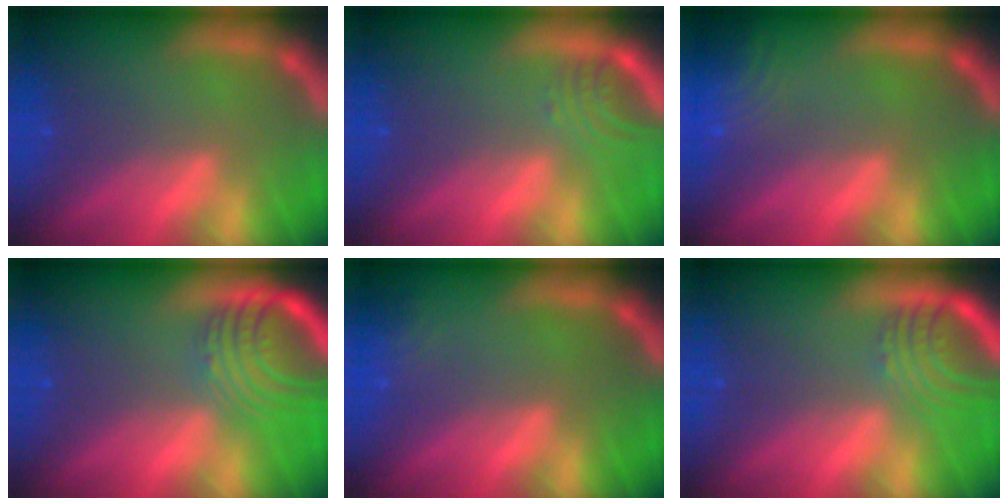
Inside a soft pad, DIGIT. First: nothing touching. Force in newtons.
{"total": 2.5}
{"total": 5.1}
{"total": 7.6}
{"total": 1.4}
{"total": 5.0}